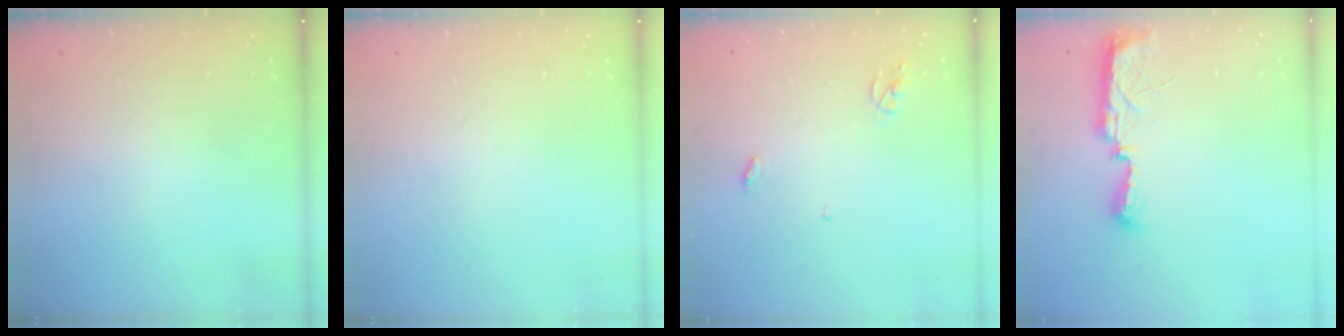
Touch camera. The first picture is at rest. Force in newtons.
{"total": 0.0}
{"total": 3.7, "press": 3.7, "slide": 0.2}
{"total": 7.9, "press": 7.8, "slide": 0.8}